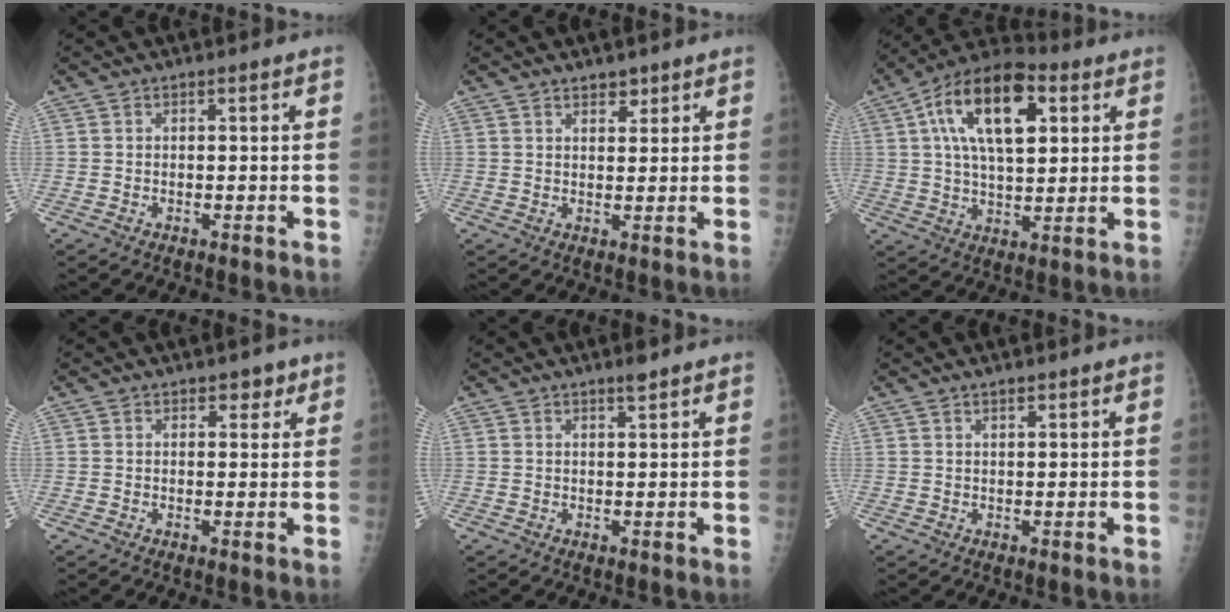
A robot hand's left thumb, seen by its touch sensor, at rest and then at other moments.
{"total": 2.4, "force": [1.9, 1.2, 1.0], "torque": [-0.002, -0.012, 0.029]}
{"total": 17.8, "force": [5.7, 8.9, 14.3], "torque": [-0.226, 0.006, 0.090]}
{"total": 2.5, "force": [1.6, 1.5, 1.1], "torque": [0.007, -0.007, 0.018]}
{"total": 1.6, "force": [1.2, 0.2, 0.9], "torque": [-0.011, -0.009, 0.022]}
{"total": 1.3, "force": [1.0, 0.4, 0.8], "torque": [-0.007, -0.006, 0.019]}